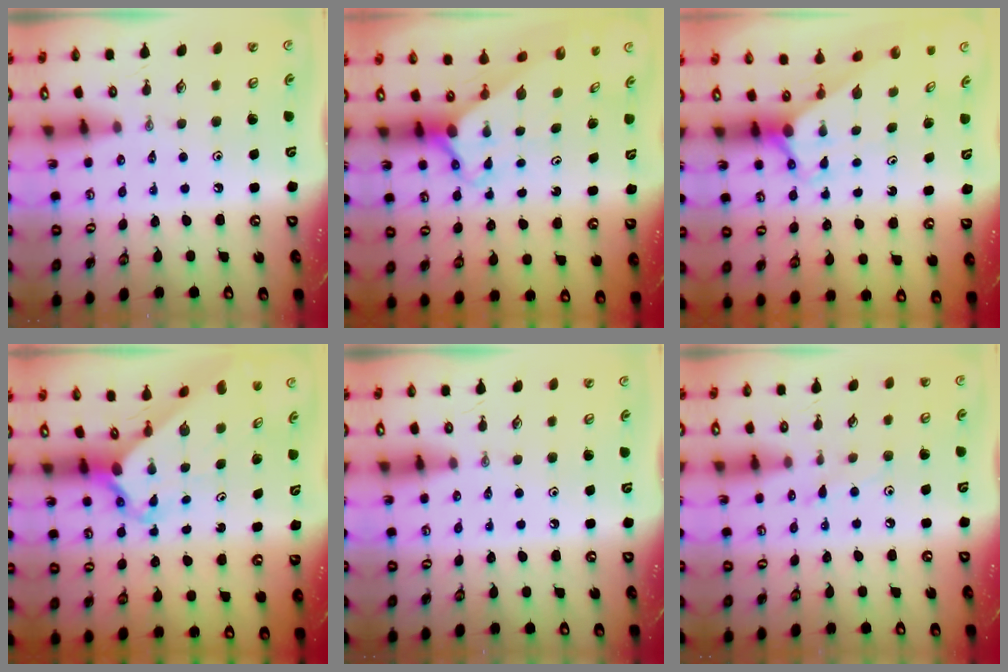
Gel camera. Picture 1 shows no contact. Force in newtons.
{"total": 2.9, "press": 2.9, "slide": 0.2}
{"total": 2.7, "press": 2.7, "slide": 0.0}
{"total": 2.8, "press": 2.8, "slide": 0.3}
{"total": 0.0}
{"total": 4.3, "press": 4.3, "slide": 0.6}